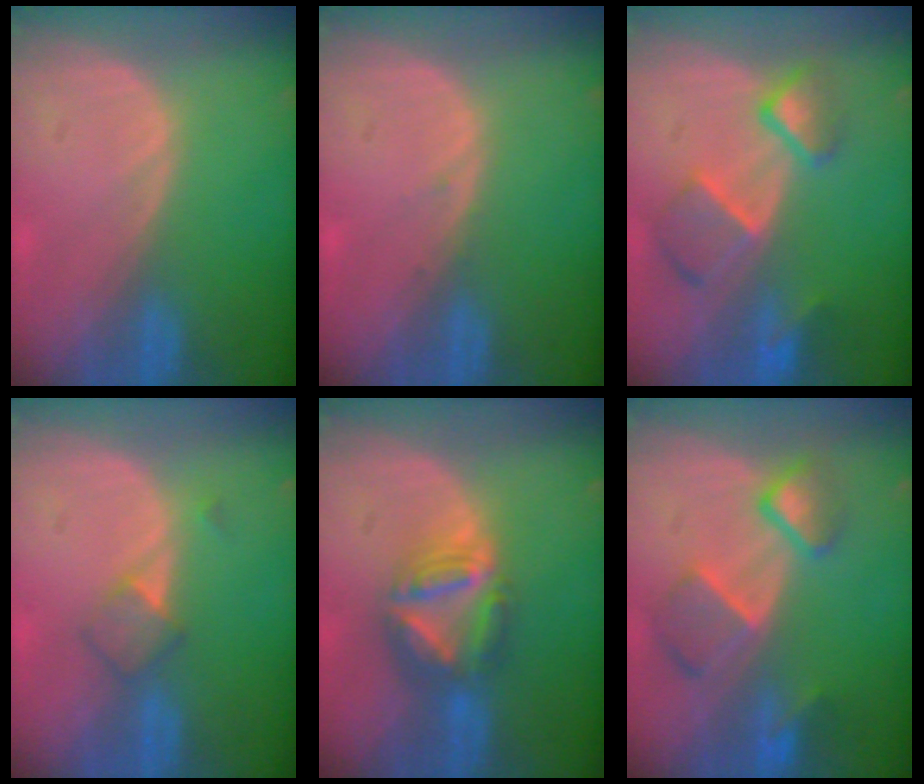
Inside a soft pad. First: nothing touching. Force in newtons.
{"total": 0.6, "press": 0.3, "slide": 0.5}
{"total": 7.6, "press": 6.7, "slide": 3.7}
{"total": 3.2, "press": 3.0, "slide": 1.2}
{"total": 7.7, "press": 6.6, "slide": 4.0}
{"total": 7.6, "press": 6.7, "slide": 3.5}